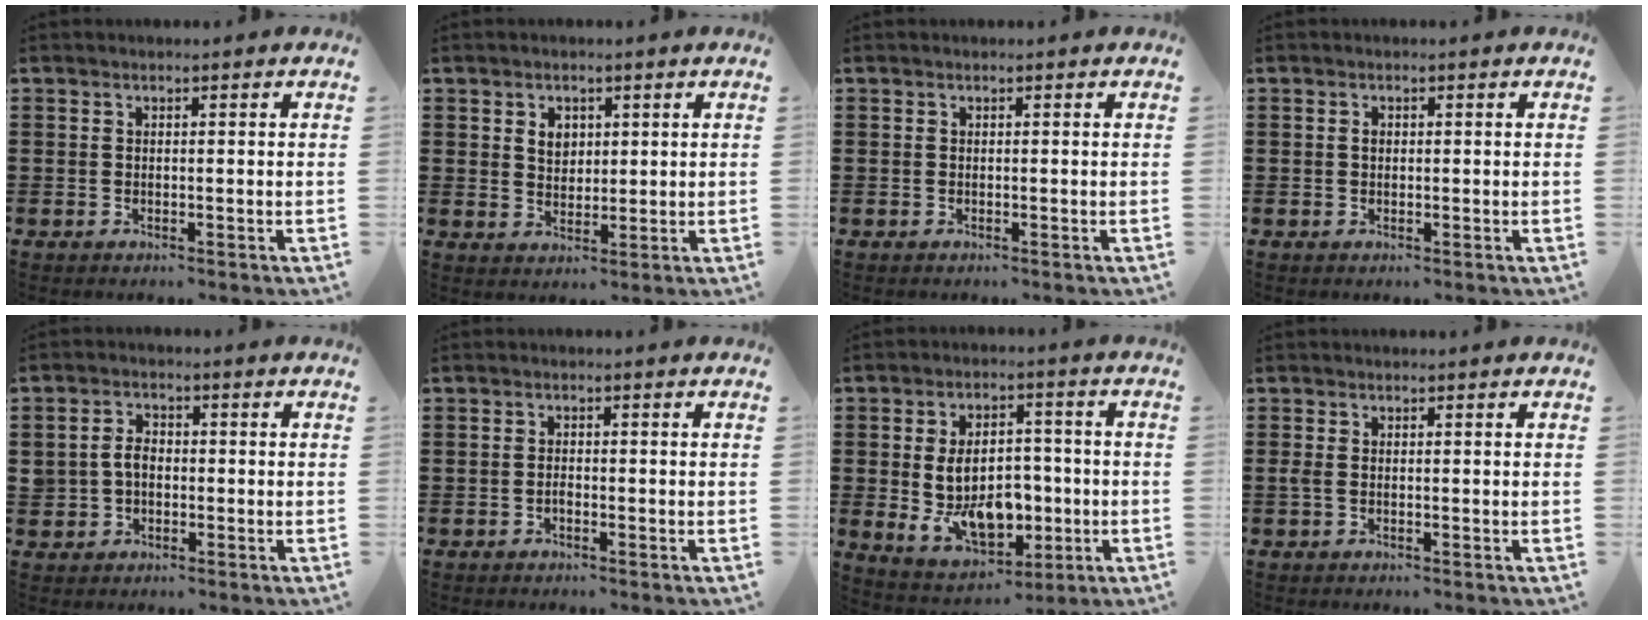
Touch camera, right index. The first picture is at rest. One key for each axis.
{"total": 2.9, "fx": 1.2, "fy": 2.2, "fz": 1.5, "tx": -0.038, "ty": 0.009, "tz": 0.022}
{"total": 0.0}
{"total": 0.9, "fx": 0.1, "fy": 0.6, "fz": 0.6, "tx": -0.015, "ty": 0.000, "tz": 0.002}
{"total": 3.1, "fx": -0.4, "fy": 2.5, "fz": 1.9, "tx": -0.050, "ty": 0.004, "tz": -0.012}
{"total": 0.9, "fx": -0.6, "fy": 0.4, "fz": 0.5, "tx": -0.012, "ty": -0.005, "tz": -0.010}
{"total": 10.7, "fx": -1.6, "fy": 6.8, "fz": 8.1, "tx": -0.137, "ty": 0.001, "tz": -0.029}
{"total": 1.0, "fx": -0.2, "fy": 0.3, "fz": 0.9, "tx": -0.026, "ty": -0.004, "tz": -0.005}